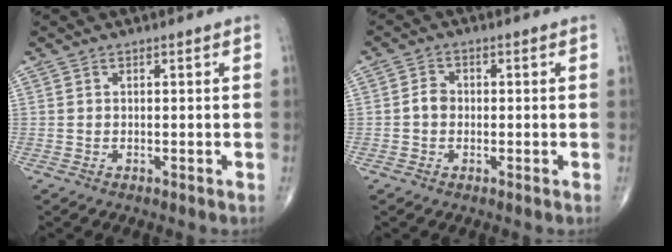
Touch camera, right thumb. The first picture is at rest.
{"total": 2.5, "force": [-0.3, 2.1, 1.4], "torque": [-0.015, 0.010, -0.012]}